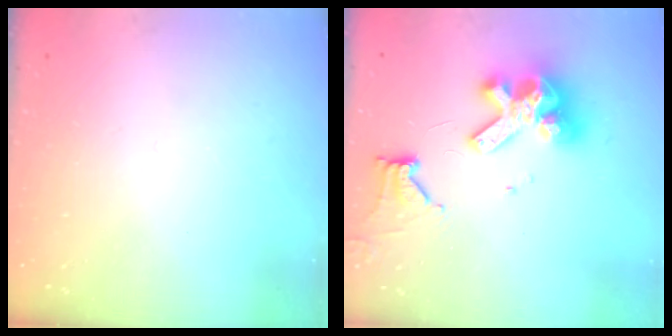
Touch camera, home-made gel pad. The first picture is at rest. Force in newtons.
{"total": 14.7, "press": 14.5, "slide": 1.8}